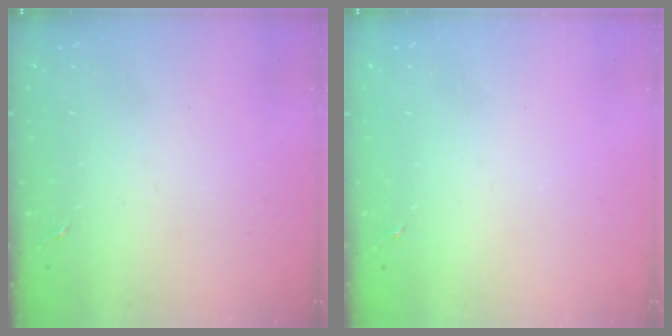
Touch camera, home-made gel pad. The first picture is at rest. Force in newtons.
{"total": 0.0}